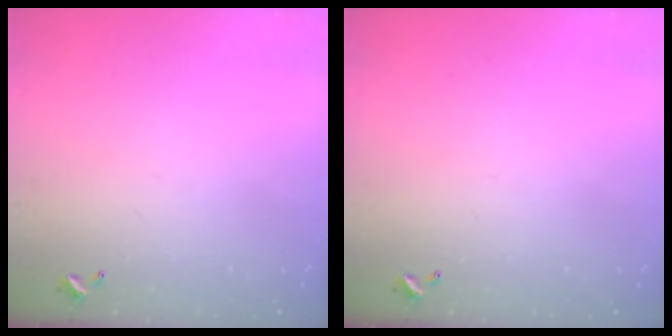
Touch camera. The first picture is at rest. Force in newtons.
{"total": 0.0}